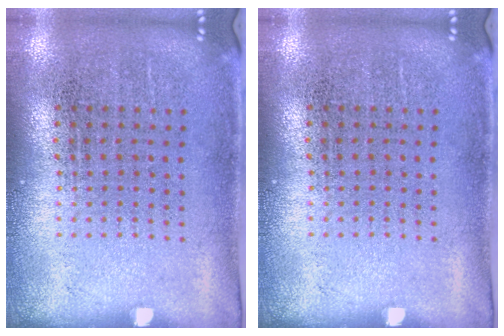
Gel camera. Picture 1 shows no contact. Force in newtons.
{"total": 0.0}